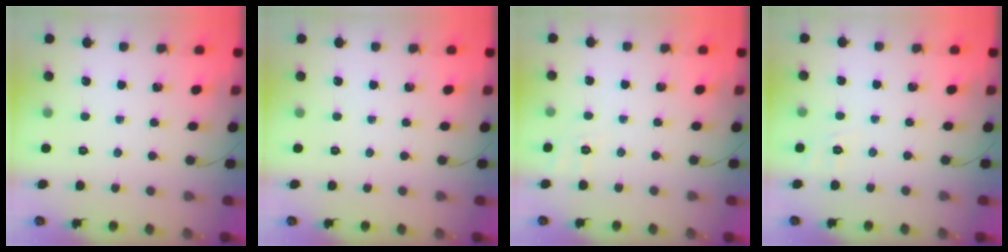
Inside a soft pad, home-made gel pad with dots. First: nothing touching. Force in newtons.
{"total": 0.0}
{"total": 2.1, "press": 0.8, "slide": 2.0}
{"total": 1.8, "press": 0.1, "slide": 1.8}